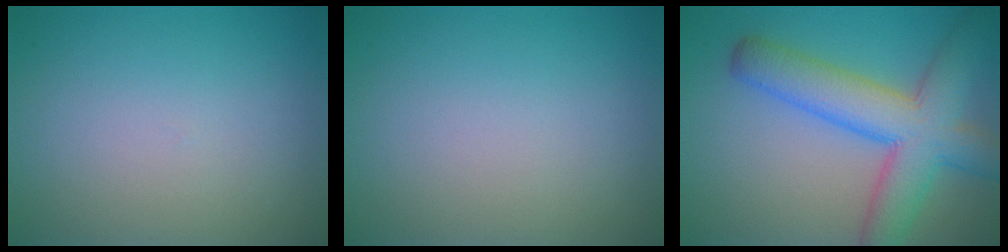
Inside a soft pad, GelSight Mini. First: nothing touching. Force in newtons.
{"total": 0.0}
{"total": 8.4, "press": 8.4, "slide": 0.4}